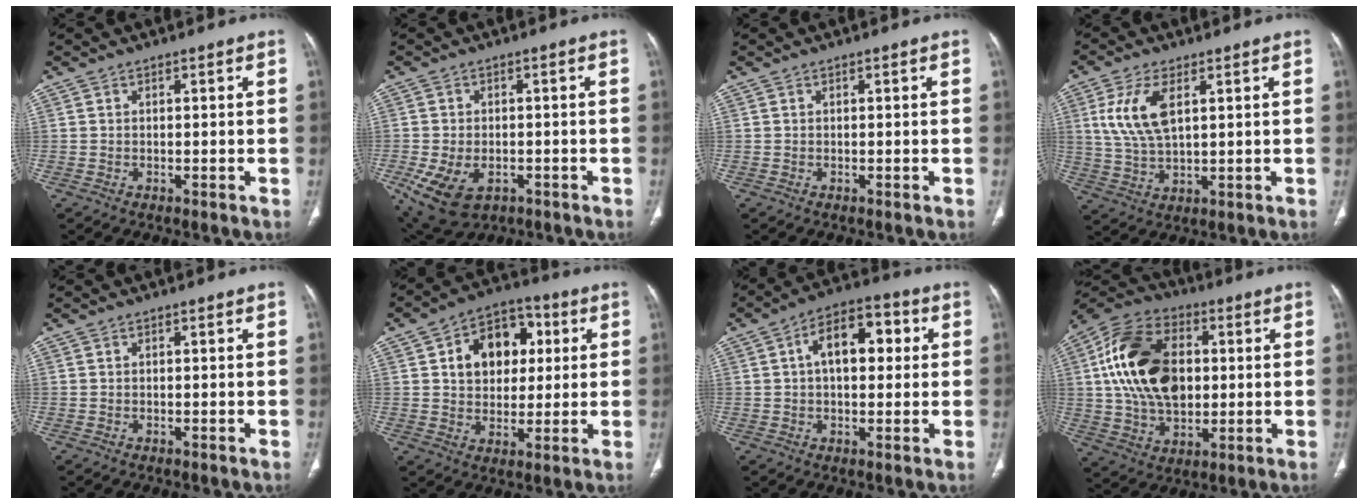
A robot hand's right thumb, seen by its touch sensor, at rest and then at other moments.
{"total": 10.3, "force": [-4.0, 6.7, 6.8], "torque": [-0.132, 0.005, -0.053]}
{"total": 0.0}
{"total": 9.7, "force": [3.0, 4.6, 8.0], "torque": [-0.171, -0.007, 0.064]}
{"total": 0.0}
{"total": 13.6, "force": [3.4, 9.8, 8.7], "torque": [-0.089, 0.008, 0.051]}
{"total": 11.5, "force": [2.3, 6.5, 9.1], "torque": [-0.121, 0.027, 0.029]}
{"total": 21.0, "force": [2.8, 13.9, 15.5], "torque": [-0.269, 0.009, 0.052]}